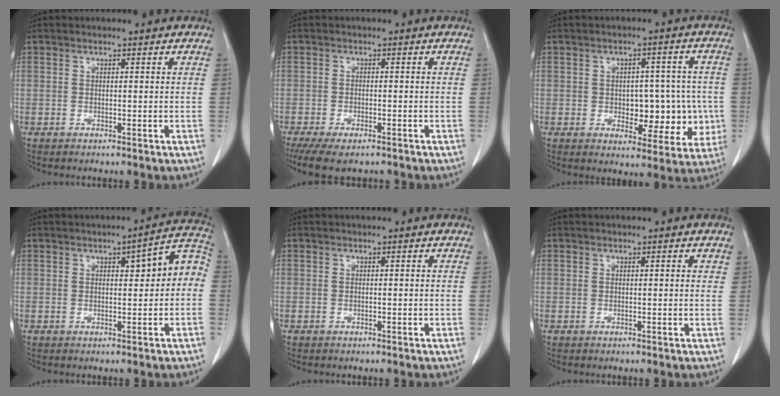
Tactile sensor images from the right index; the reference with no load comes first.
{"total": 8.6, "force": [-6.4, 2.9, 4.8], "torque": [-0.081, -0.012, -0.100]}
{"total": 11.3, "force": [-1.4, 6.6, 9.1], "torque": [-0.110, 0.027, 0.001]}
{"total": 7.9, "force": [0.8, 2.5, 7.5], "torque": [-0.096, 0.036, 0.010]}
{"total": 0.0}
{"total": 1.2, "force": [0.5, 0.5, 1.0], "torque": [-0.019, 0.005, 0.006]}